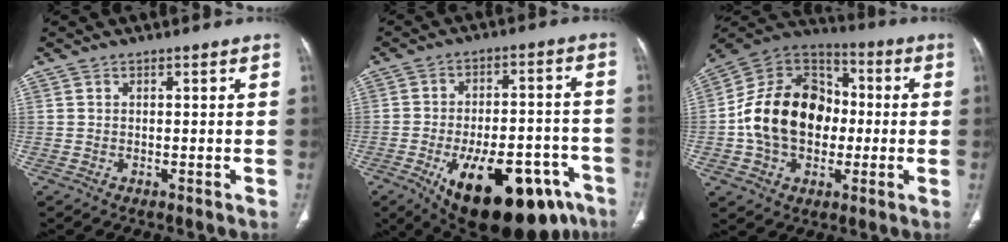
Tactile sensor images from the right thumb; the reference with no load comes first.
{"total": 25.3, "force": [-12.3, 11.7, 18.7], "torque": [-0.223, 0.045, -0.165]}
{"total": 20.3, "force": [-1.1, 15.0, 13.7], "torque": [-0.203, 0.032, -0.021]}